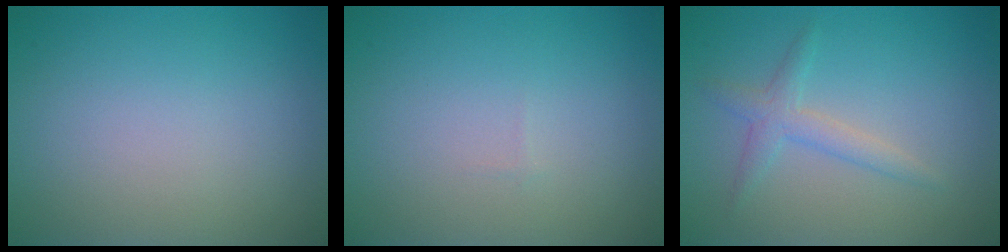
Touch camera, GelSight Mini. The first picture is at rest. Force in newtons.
{"total": 0.0}
{"total": 2.0, "press": 2.0, "slide": 0.0}